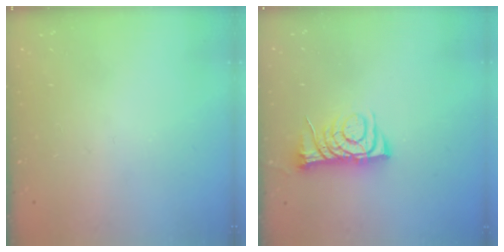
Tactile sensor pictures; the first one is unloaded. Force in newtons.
{"total": 8.0, "press": 7.9, "slide": 1.1}